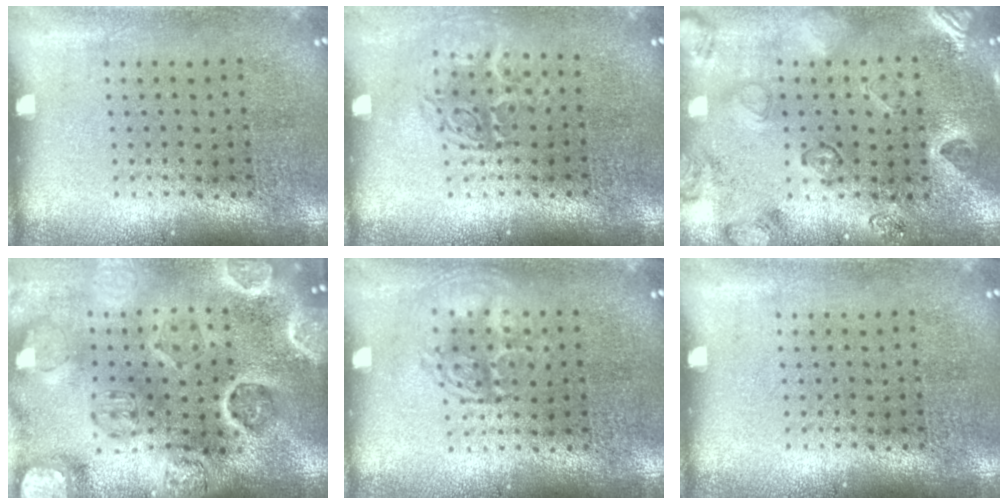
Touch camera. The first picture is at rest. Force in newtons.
{"total": 1.5, "press": 1.2, "slide": 0.8}
{"total": 2.3, "press": 2.0, "slide": 1.1}
{"total": 4.3, "press": 3.9, "slide": 1.6}
{"total": 1.3, "press": 1.3, "slide": 0.2}
{"total": 0.0}